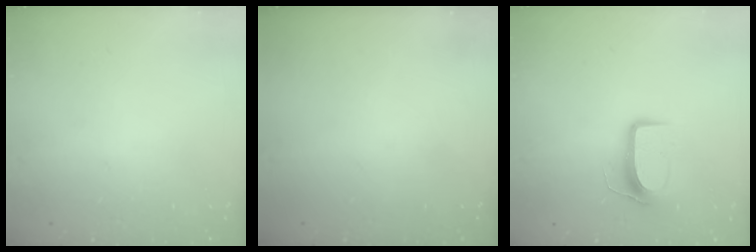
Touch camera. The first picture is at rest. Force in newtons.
{"total": 0.0}
{"total": 9.2, "press": 9.1, "slide": 0.9}